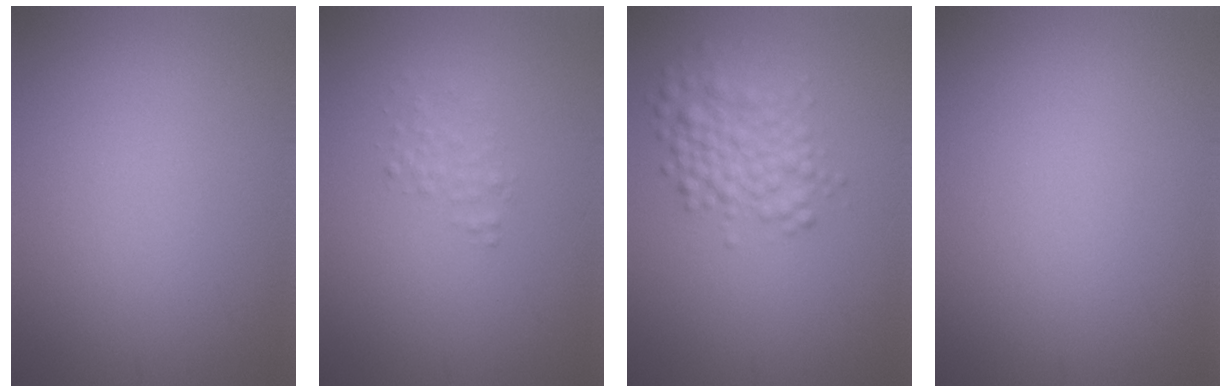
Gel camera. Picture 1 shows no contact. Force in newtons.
{"total": 1.2, "press": 1.2, "slide": 0.0}
{"total": 3.7, "press": 3.7, "slide": 0.2}
{"total": 0.0}